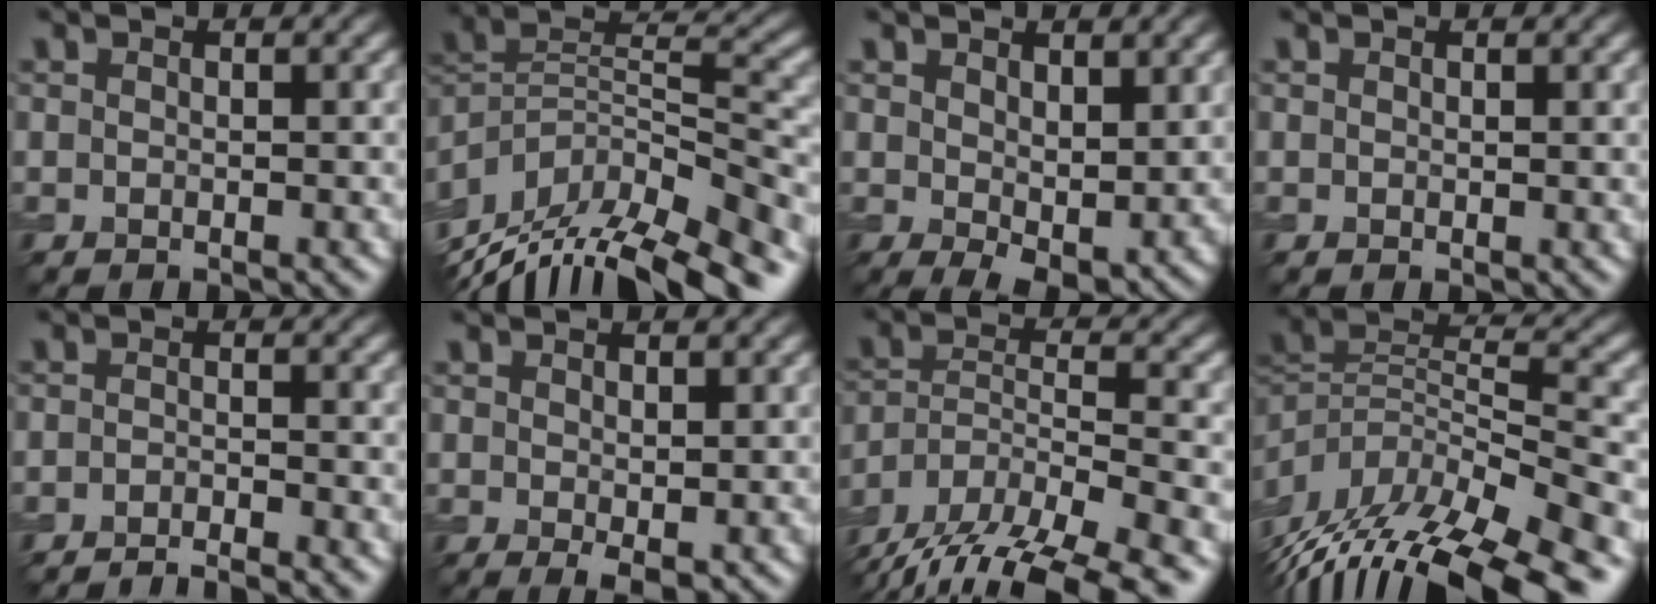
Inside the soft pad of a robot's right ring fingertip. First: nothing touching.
{"total": 14.4, "force": [-10.6, 5.1, 8.2], "torque": [-0.156, 0.027, -0.168]}
{"total": 4.4, "force": [0.9, 2.4, 3.6], "torque": [-0.065, -0.015, 0.024]}
{"total": 0.0}
{"total": 2.8, "force": [-2.5, 0.3, 1.2], "torque": [-0.014, -0.002, -0.046]}
{"total": 1.7, "force": [0.0, 0.7, 1.5], "torque": [-0.024, -0.009, 0.005]}
{"total": 15.5, "force": [-13.2, 5.1, 6.5], "torque": [-0.126, -0.023, -0.186]}
{"total": 14.7, "force": [-10.2, 5.5, 9.1], "torque": [-0.187, 0.012, -0.159]}